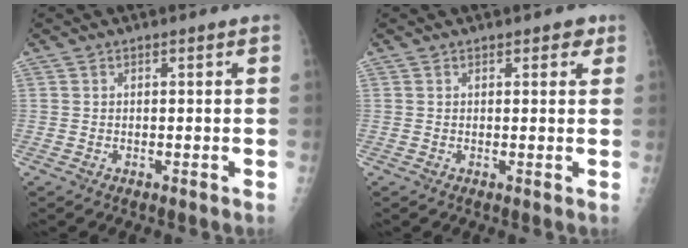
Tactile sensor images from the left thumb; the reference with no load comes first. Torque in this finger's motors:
{"motor_torque": [-0.22, -0.02, -0.28, -0.24, 0.03]}